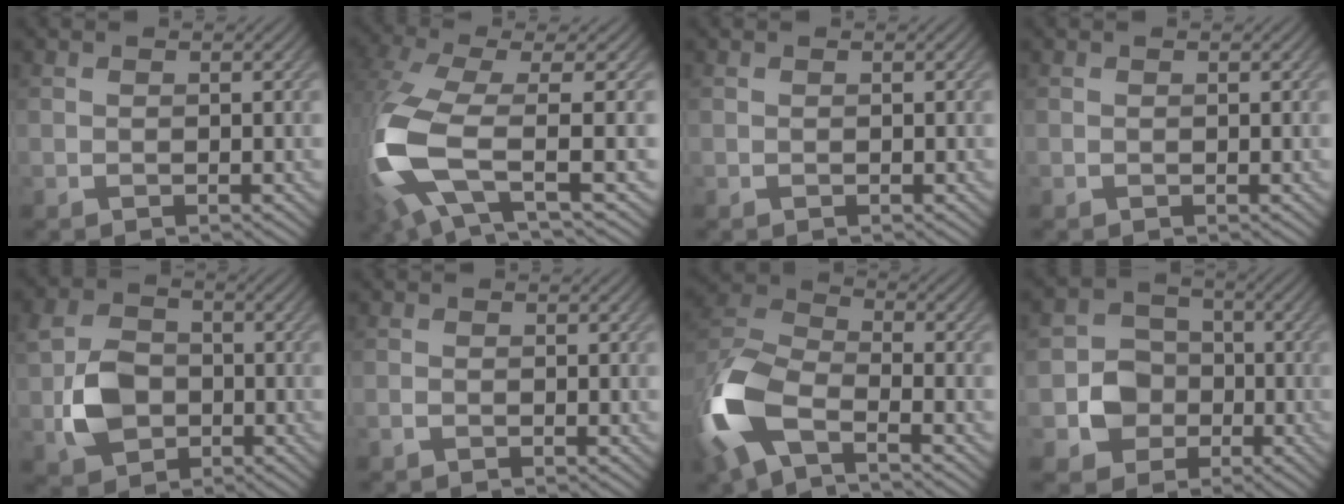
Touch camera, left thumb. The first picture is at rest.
{"total": 13.4, "force": [-1.8, 5.6, 12.0], "torque": [-0.313, -0.020, -0.031]}
{"total": 0.0}
{"total": 0.0}
{"total": 6.7, "force": [-1.3, 5.3, 3.8], "torque": [-0.088, -0.003, -0.034]}
{"total": 0.6, "force": [-0.5, 0.2, 0.3], "torque": [-0.008, 0.001, -0.012]}
{"total": 12.6, "force": [-5.6, 6.1, 9.4], "torque": [-0.233, -0.019, -0.128]}
{"total": 5.7, "force": [-1.2, 5.2, 1.9], "torque": [-0.043, 0.004, -0.038]}